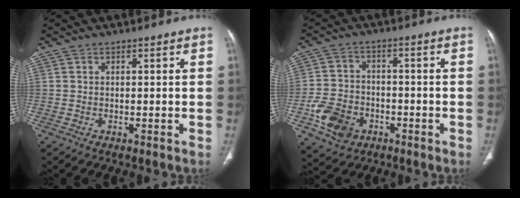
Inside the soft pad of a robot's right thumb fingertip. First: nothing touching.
{"total": 9.8, "force": [-3.9, 7.6, 4.7], "torque": [-0.072, 0.020, -0.065]}